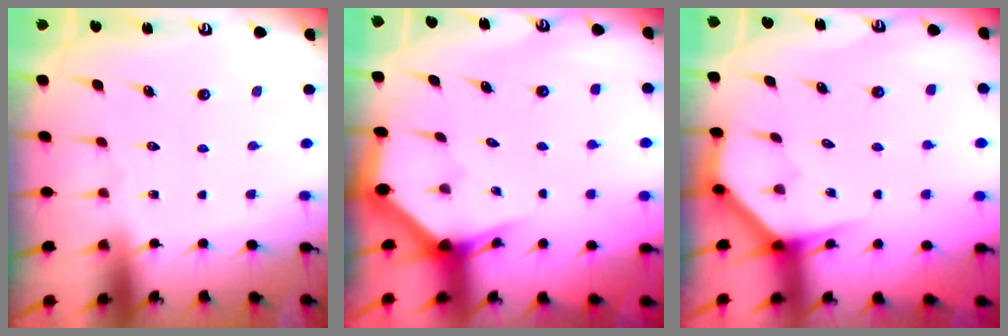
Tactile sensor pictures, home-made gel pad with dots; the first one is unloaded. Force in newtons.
{"total": 2.9, "press": 2.9, "slide": 0.0}
{"total": 3.9, "press": 3.9, "slide": 0.2}